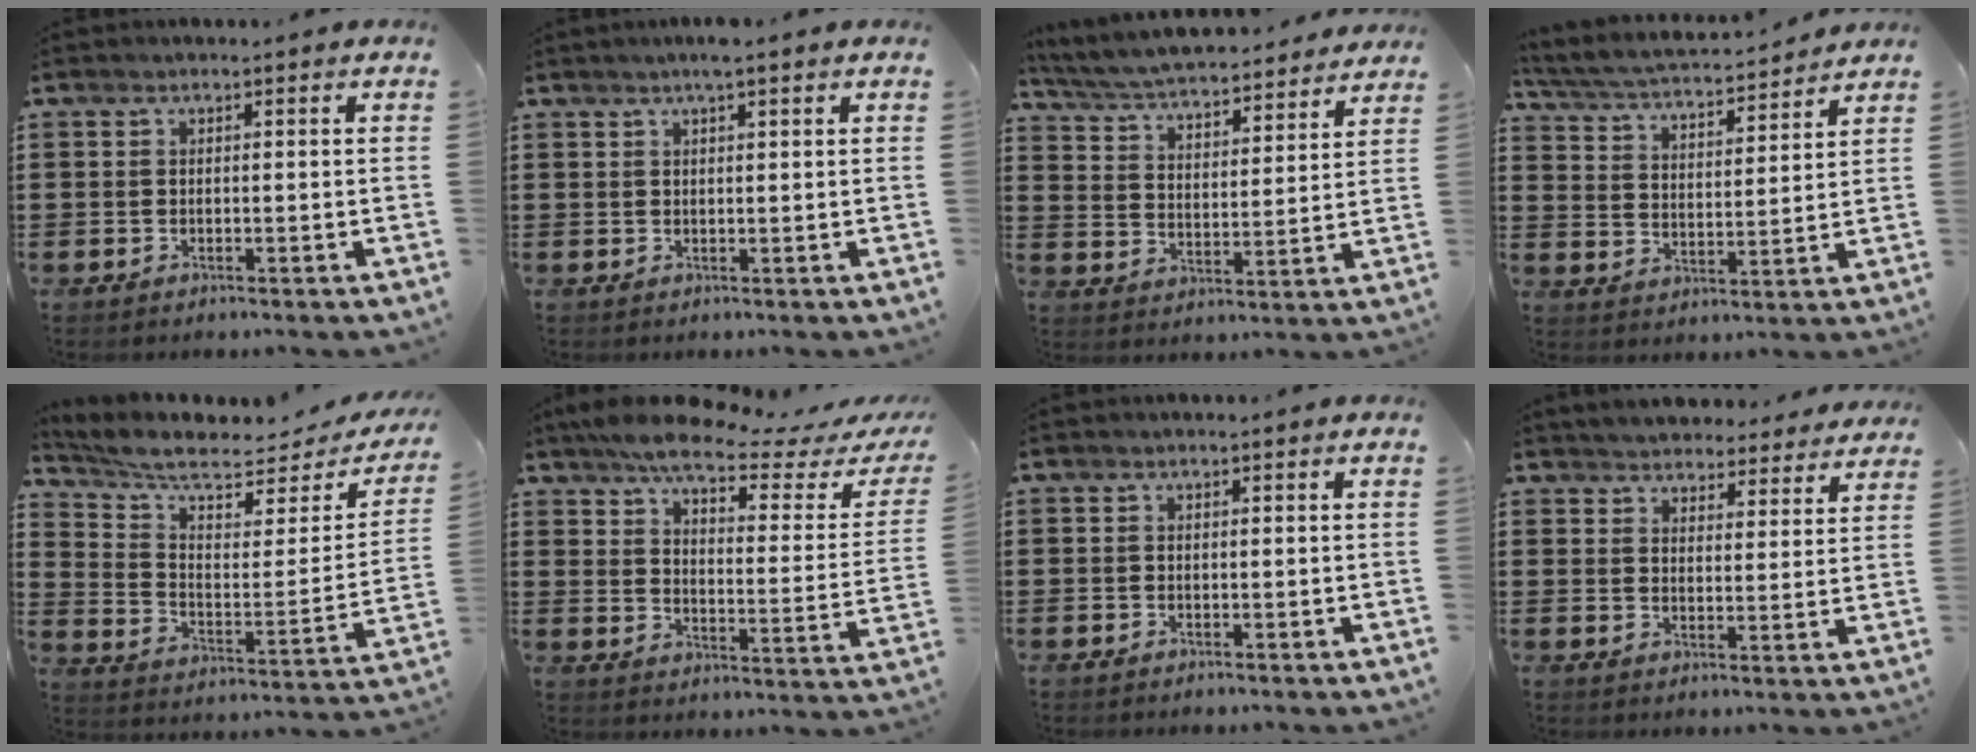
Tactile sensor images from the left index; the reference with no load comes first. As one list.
[{"total": 2.6, "force": [1.9, 0.1, 1.7], "torque": [-0.036, 0.001, 0.035]}, {"total": 5.2, "force": [5.0, -0.1, 1.4], "torque": [-0.050, -0.036, 0.081]}, {"total": 3.7, "force": [3.5, 0.3, 1.3], "torque": [-0.046, -0.027, 0.051]}, {"total": 6.8, "force": [5.5, 1.7, 3.6], "torque": [-0.098, -0.036, 0.094]}, {"total": 7.3, "force": [6.3, 0.8, 3.7], "torque": [-0.094, -0.034, 0.104]}, {"total": 0.0}, {"total": 3.9, "force": [3.9, 0.1, -0.3], "torque": [-0.015, -0.024, 0.069]}]